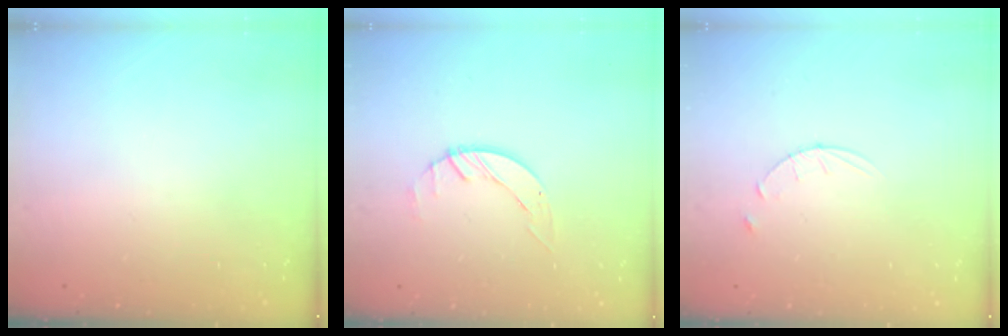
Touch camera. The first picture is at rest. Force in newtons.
{"total": 2.6, "press": 2.6, "slide": 0.3}
{"total": 4.9, "press": 4.9, "slide": 0.6}